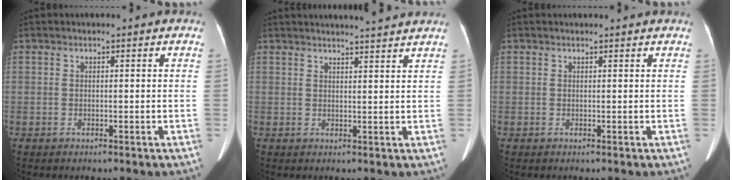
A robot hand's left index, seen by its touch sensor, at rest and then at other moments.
{"total": 8.0, "force": [7.5, -0.7, 2.6], "torque": [-0.034, 0.012, 0.084]}
{"total": 1.5, "force": [1.5, 0.1, 0.3], "torque": [-0.012, 0.010, 0.017]}